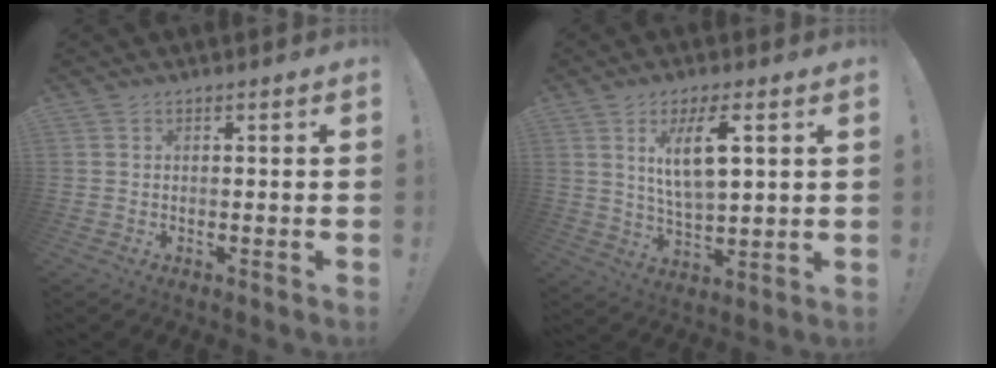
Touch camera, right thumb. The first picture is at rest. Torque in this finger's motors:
{"motor_torque": [0.09, 1.53, 0.13, 0.30, 0.07]}